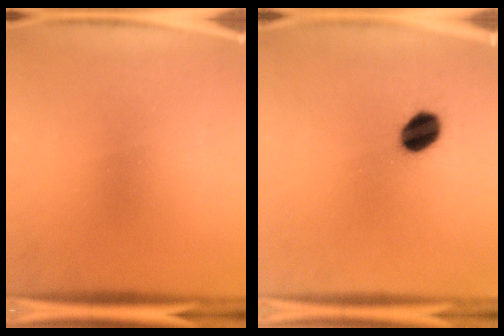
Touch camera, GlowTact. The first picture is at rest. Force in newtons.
{"total": 7.5}